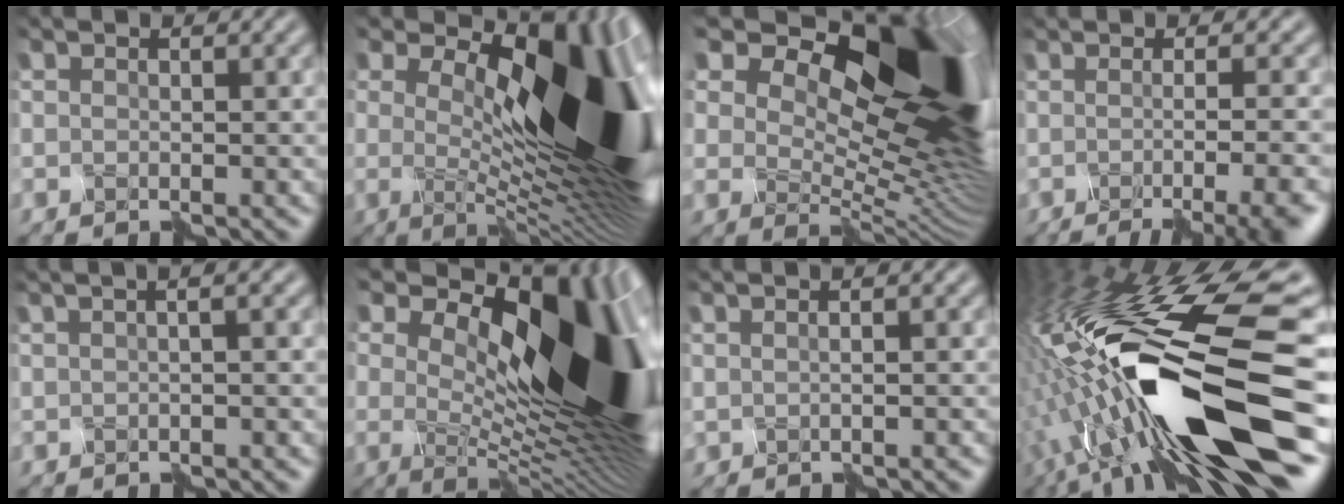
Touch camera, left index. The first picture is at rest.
{"total": 20.0, "force": [4.3, 8.3, 17.7], "torque": [-0.255, 0.038, 0.071]}
{"total": 17.9, "force": [9.5, 7.8, 13.0], "torque": [-0.198, 0.044, 0.145]}
{"total": 9.2, "force": [-3.0, 2.4, 8.3], "torque": [-0.055, -0.003, -0.027]}
{"total": 1.5, "force": [0.4, -0.5, 1.4], "torque": [-0.019, 0.009, 0.006]}
{"total": 19.1, "force": [6.1, 7.9, 16.3], "torque": [-0.229, 0.046, 0.094]}
{"total": 1.2, "force": [0.0, -1.2, -0.1], "torque": [-0.004, 0.000, 0.003]}
{"total": 17.2, "force": [-4.2, 3.4, 16.3], "torque": [-0.301, 0.009, -0.073]}